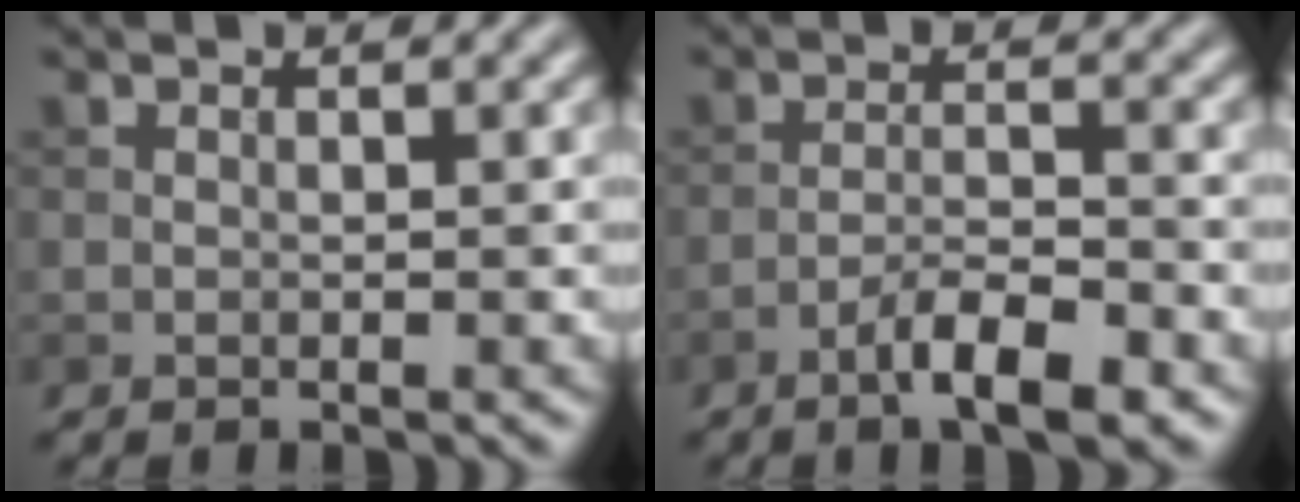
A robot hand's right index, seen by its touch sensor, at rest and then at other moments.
{"total": 4.7, "force": [-2.9, 1.0, 3.5], "torque": [-0.064, 0.007, -0.053]}